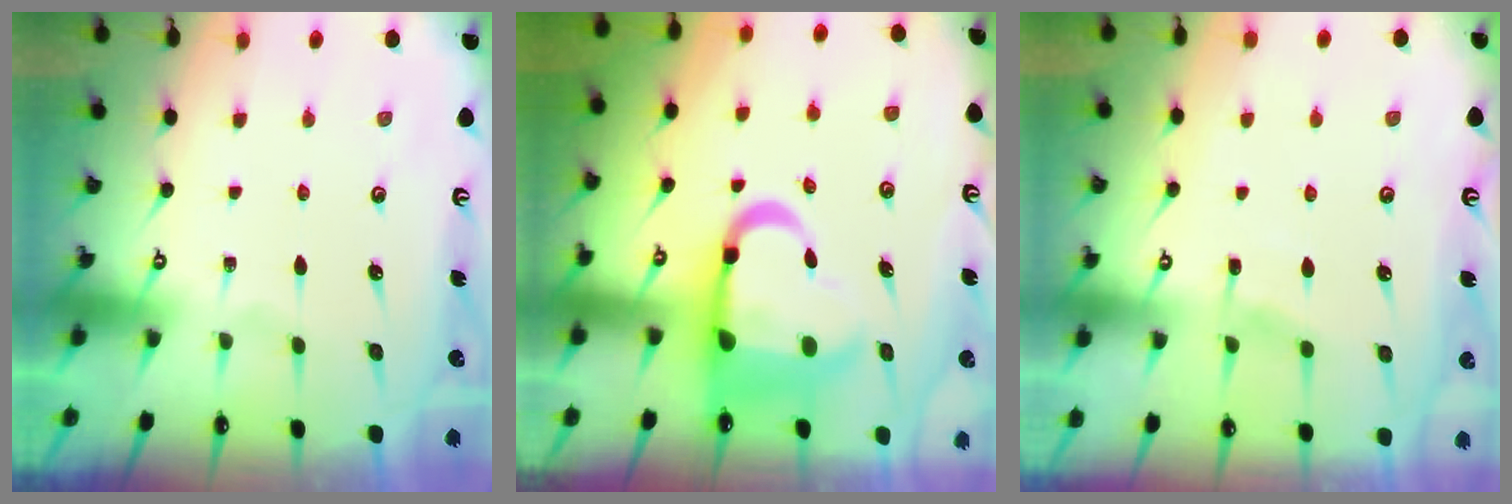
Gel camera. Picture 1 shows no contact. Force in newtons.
{"total": 14.2, "press": 13.8, "slide": 3.2}
{"total": 4.7, "press": 4.7, "slide": 0.6}